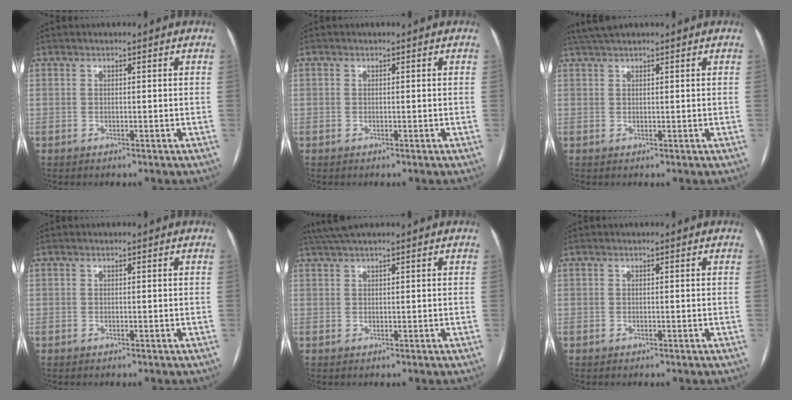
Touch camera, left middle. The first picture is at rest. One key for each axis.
{"total": 0.0}
{"total": 3.6, "fx": 3.2, "fy": 0.2, "fz": 1.7, "tx": -0.037, "ty": 0.027, "tz": 0.064}
{"total": 0.0}
{"total": 3.6, "fx": 3.0, "fy": -0.2, "fz": 2.0, "tx": -0.043, "ty": 0.026, "tz": 0.061}
{"total": 0.0}